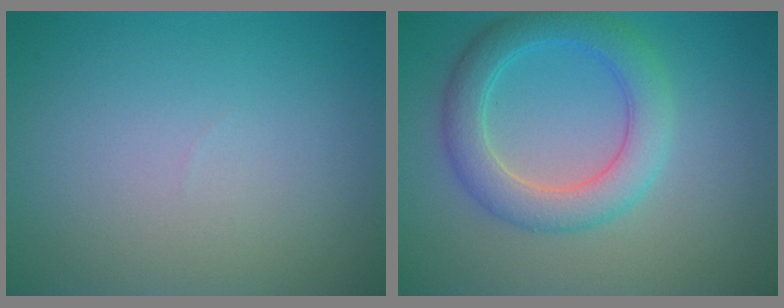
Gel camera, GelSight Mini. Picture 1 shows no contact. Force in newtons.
{"total": 4.8, "press": 4.8, "slide": 0.1}